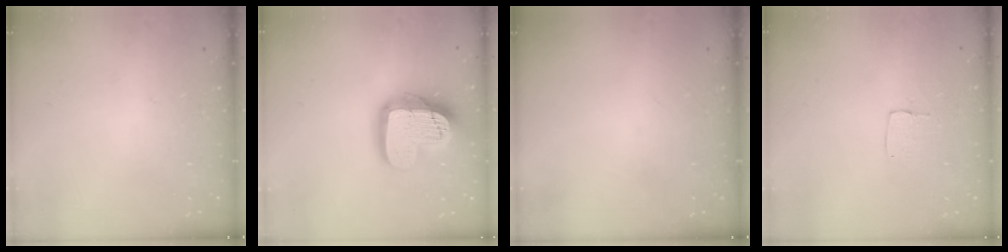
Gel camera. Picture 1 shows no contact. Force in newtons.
{"total": 18.7, "press": 18.6, "slide": 1.5}
{"total": 0.0}
{"total": 3.5, "press": 3.5, "slide": 0.1}